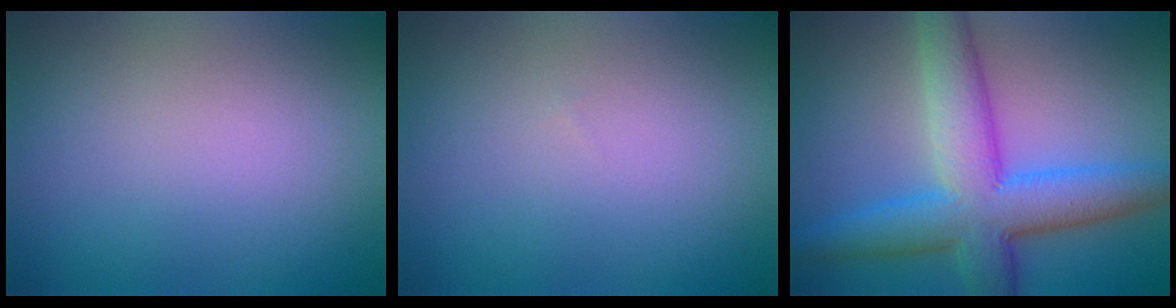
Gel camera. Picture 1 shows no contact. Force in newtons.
{"total": 0.0}
{"total": 9.2, "press": 9.2, "slide": 0.2}